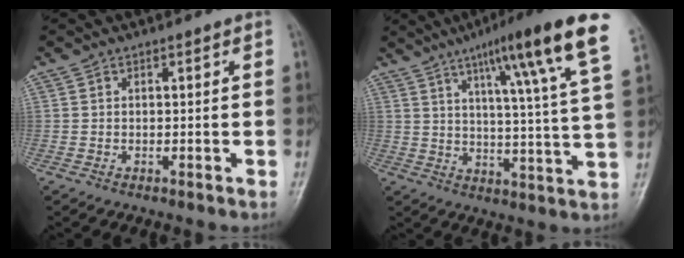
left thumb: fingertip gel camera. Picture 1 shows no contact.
{"total": 19.6, "force": [11.0, 1.3, 16.2], "torque": [-0.223, -0.035, 0.149]}